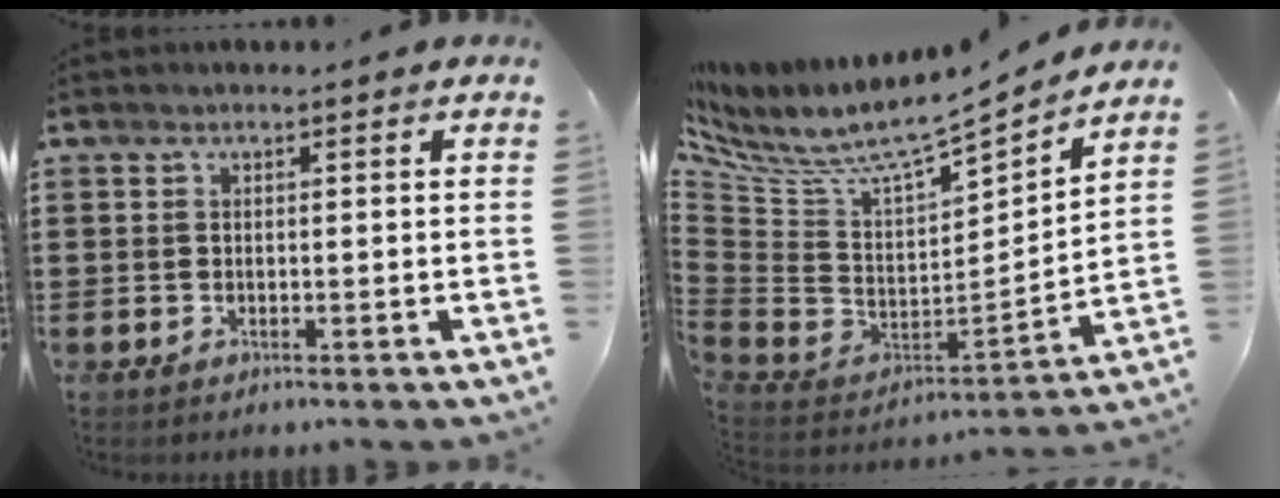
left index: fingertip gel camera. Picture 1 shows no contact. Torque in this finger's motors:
{"motor_torque": [2.14, 0.00, 0.95, 0.21]}